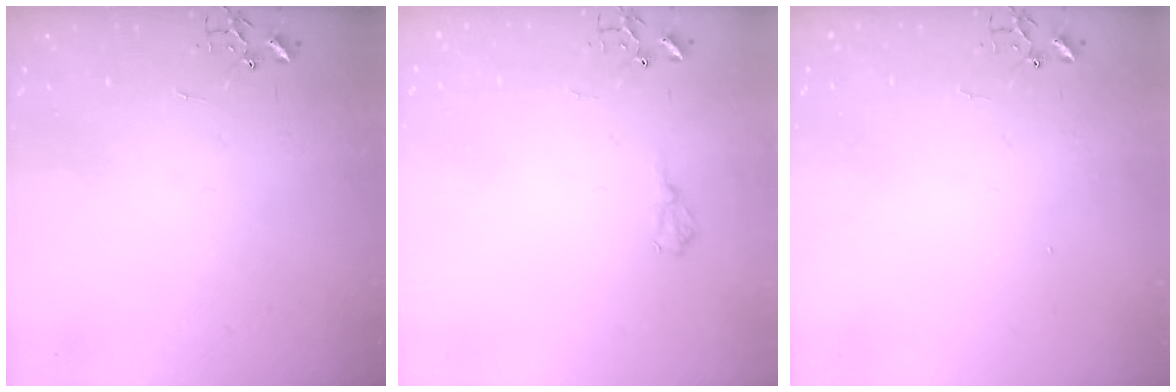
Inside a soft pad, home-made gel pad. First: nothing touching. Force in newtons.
{"total": 6.8, "press": 6.8, "slide": 0.9}
{"total": 1.1, "press": 1.1, "slide": 0.1}